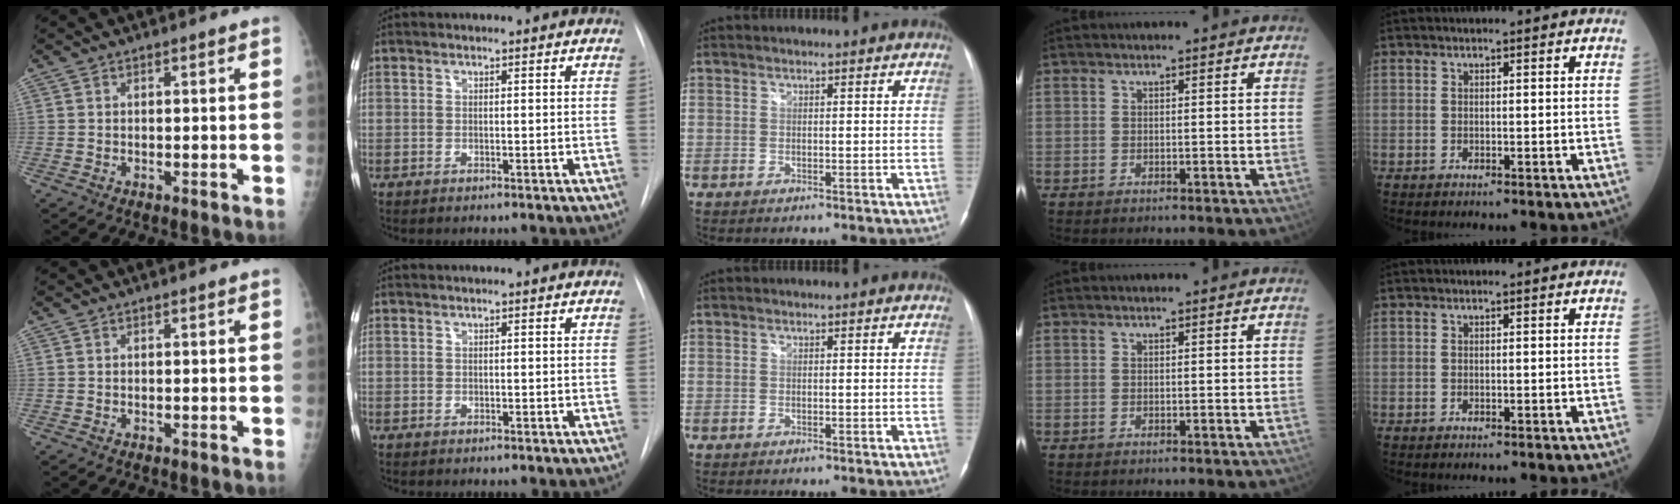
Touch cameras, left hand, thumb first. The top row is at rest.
{}